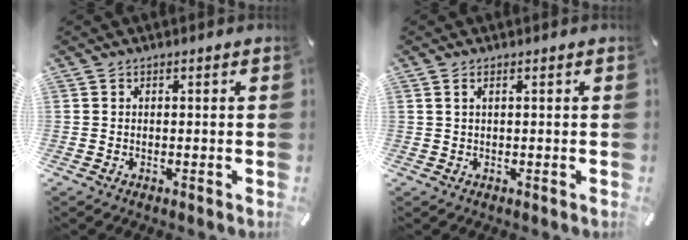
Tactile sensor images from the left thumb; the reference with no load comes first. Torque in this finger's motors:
{"motor_torque": [-0.17, -0.46, -0.24, -0.11, -0.05]}